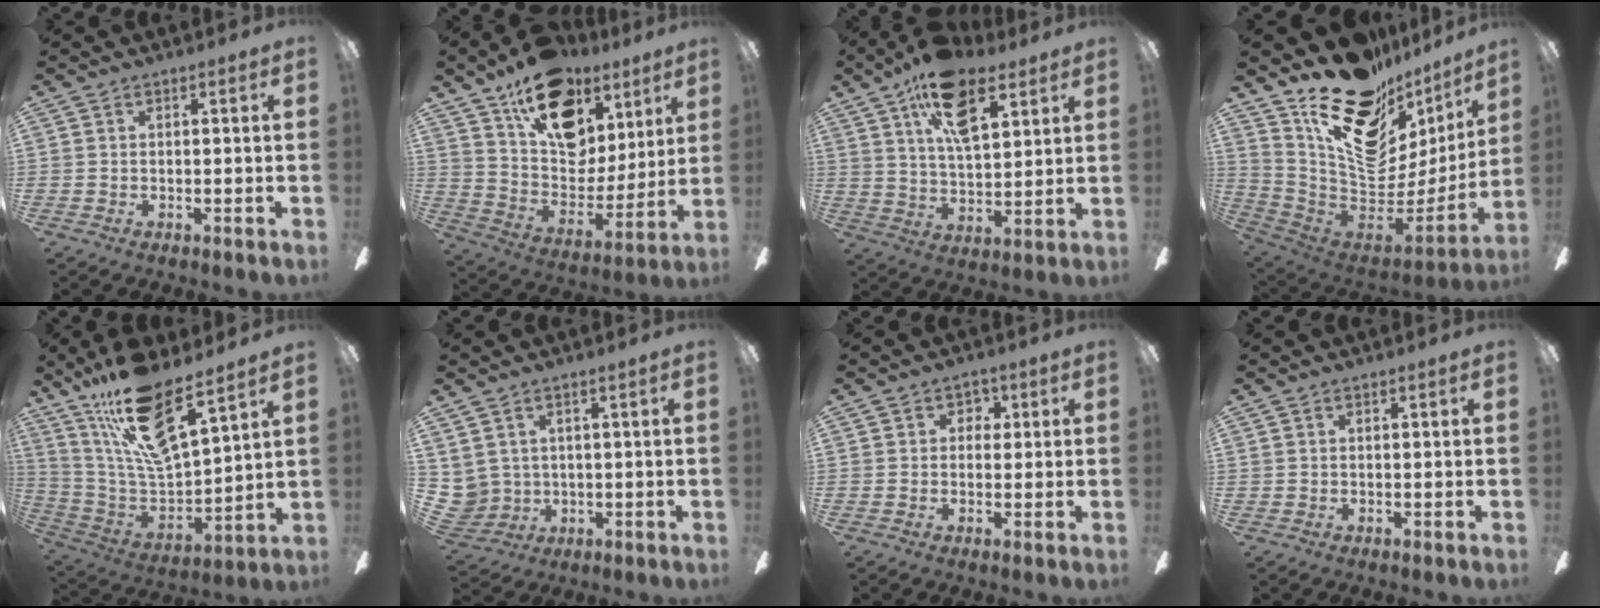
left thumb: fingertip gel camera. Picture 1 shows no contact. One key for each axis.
{"total": 20.0, "fx": 12.6, "fy": 12.0, "fz": 9.9, "tx": -0.153, "ty": -0.073, "tz": 0.228}
{"total": 15.7, "fx": 9.2, "fy": 7.4, "fz": 10.3, "tx": -0.167, "ty": -0.025, "tz": 0.159}
{"total": 23.5, "fx": 15.6, "fy": 12.0, "fz": 12.8, "tx": -0.199, "ty": -0.110, "tz": 0.289}
{"total": 20.6, "fx": 14.0, "fy": 6.4, "fz": 13.7, "tx": -0.255, "ty": -0.083, "tz": 0.242}
{"total": 5.0, "fx": 2.3, "fy": 4.4, "fz": 0.5, "tx": -0.045, "ty": -0.013, "tz": 0.047}
{"total": 2.8, "fx": 0.5, "fy": 2.4, "fz": 1.3, "tx": -0.004, "ty": 0.002, "tz": 0.002}
{"total": 0.0}